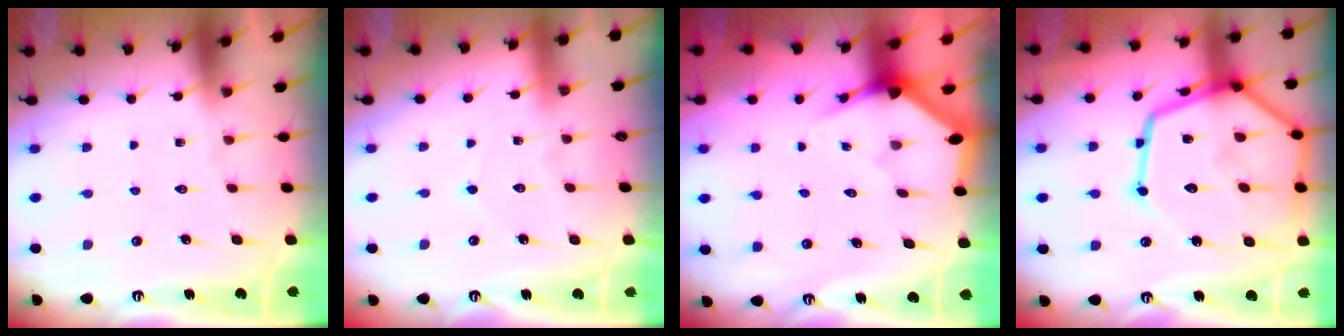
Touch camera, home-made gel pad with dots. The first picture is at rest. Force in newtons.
{"total": 3.2, "press": 3.2, "slide": 0.2}
{"total": 3.4, "press": 3.4, "slide": 0.2}
{"total": 25.3, "press": 25.2, "slide": 2.4}